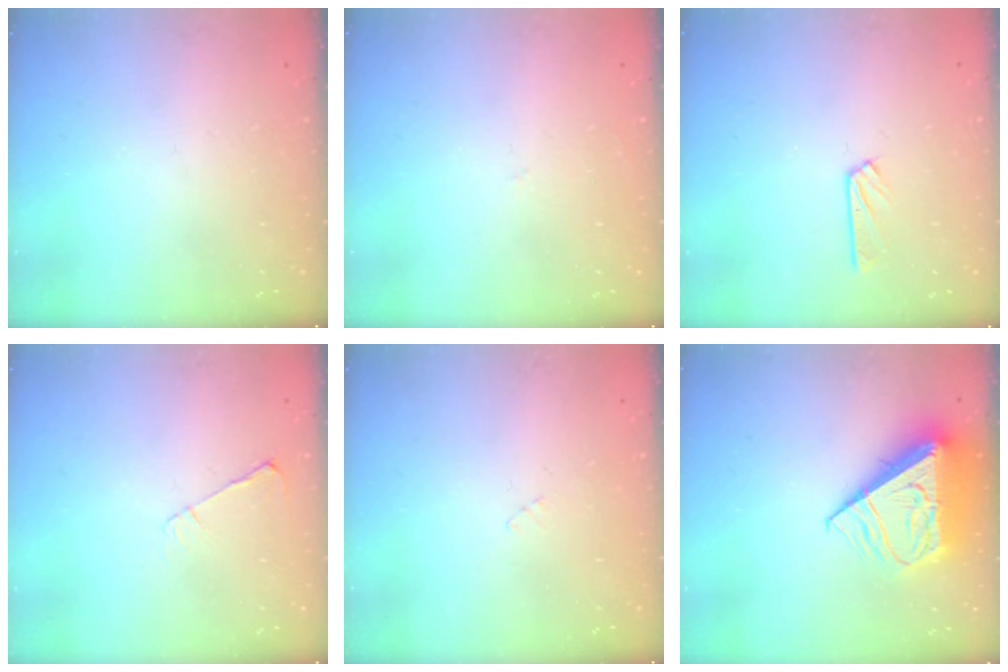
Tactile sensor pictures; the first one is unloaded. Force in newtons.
{"total": 2.6, "press": 2.6, "slide": 0.2}
{"total": 2.6, "press": 2.5, "slide": 0.3}
{"total": 3.9, "press": 3.9, "slide": 0.6}
{"total": 2.7, "press": 2.7, "slide": 0.3}
{"total": 14.1, "press": 14.0, "slide": 1.5}